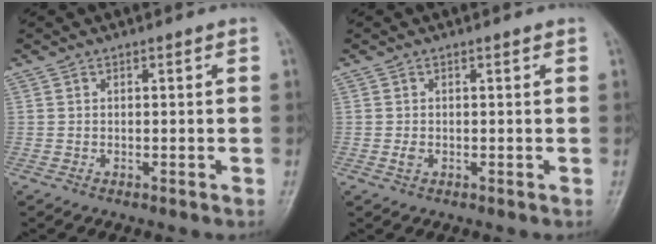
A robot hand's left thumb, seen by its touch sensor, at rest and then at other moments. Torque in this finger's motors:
{"motor_torque": [-0.01, 0.00, 0.08, -0.01, 0.00]}